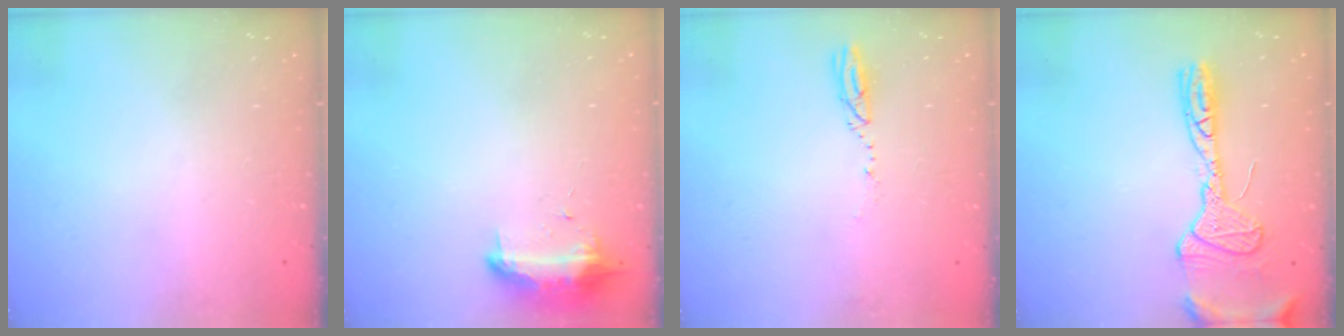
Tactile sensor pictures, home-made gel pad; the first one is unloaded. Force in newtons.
{"total": 8.8, "press": 8.6, "slide": 1.5}
{"total": 2.9, "press": 2.9, "slide": 0.4}
{"total": 14.6, "press": 14.4, "slide": 2.2}